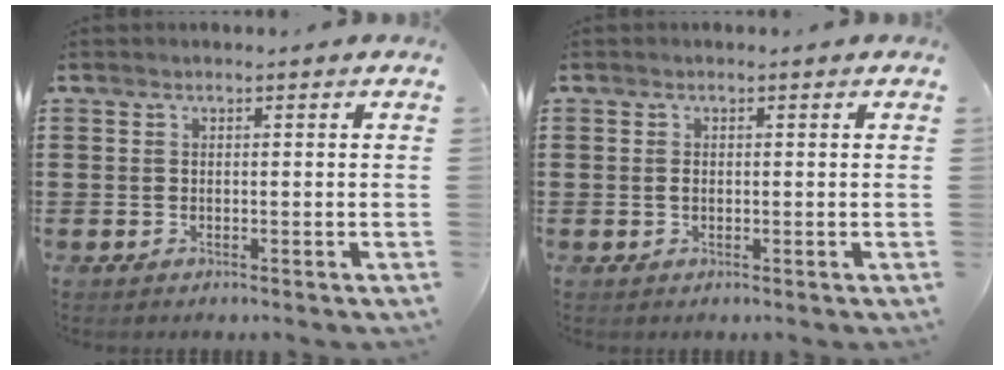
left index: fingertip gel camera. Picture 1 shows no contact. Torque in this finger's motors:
{"motor_torque": [0.22, 0.25, 0.12, 0.00]}